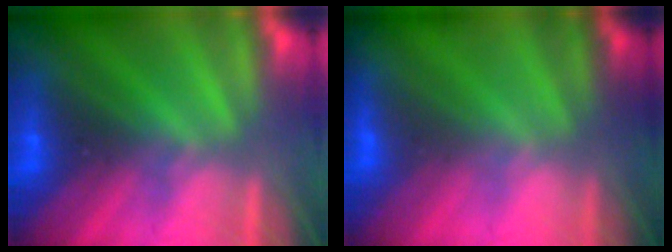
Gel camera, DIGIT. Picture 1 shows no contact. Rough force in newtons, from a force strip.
{"total": 3.9}